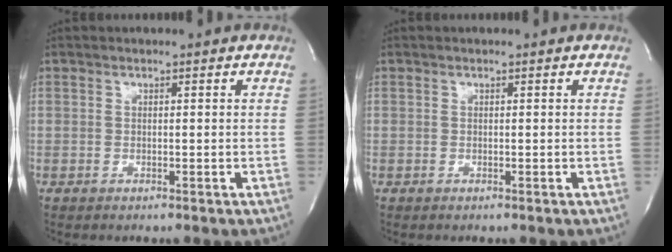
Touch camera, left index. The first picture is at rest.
{"total": 0.0}